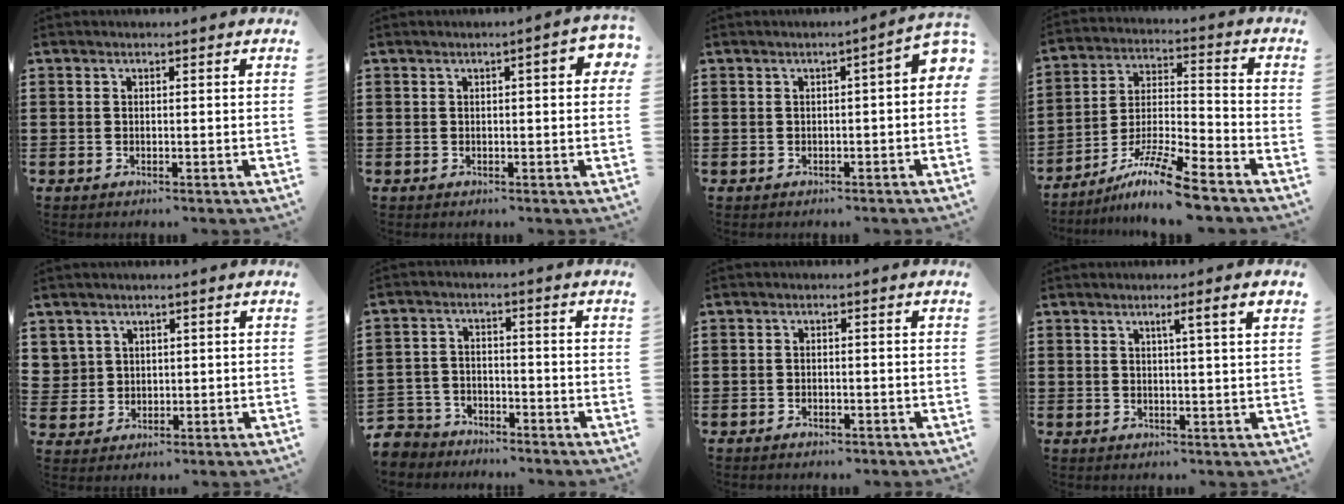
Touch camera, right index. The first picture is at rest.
{"total": 3.4, "force": [0.5, 0.7, 3.3], "torque": [-0.044, 0.000, 0.003]}
{"total": 2.3, "force": [-0.4, 0.7, 2.2], "torque": [-0.040, 0.002, -0.010]}
{"total": 10.7, "force": [-8.8, 0.4, 6.1], "torque": [-0.113, 0.009, -0.172]}
{"total": 2.9, "force": [1.6, 2.4, 0.1], "torque": [-0.014, 0.010, 0.031]}
{"total": 4.1, "force": [-3.9, 1.4, -0.2], "torque": [-0.023, -0.007, -0.088]}
{"total": 1.1, "force": [-1.1, 0.2, 0.1], "torque": [-0.006, 0.000, -0.023]}
{"total": 3.1, "force": [1.2, -0.4, 2.8], "torque": [-0.055, -0.005, 0.018]}